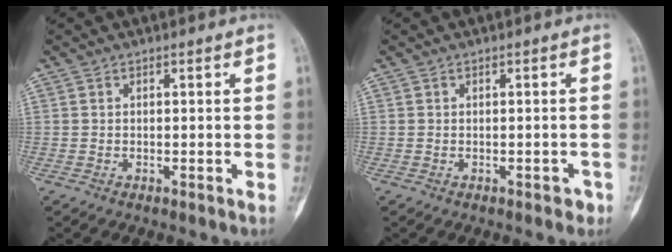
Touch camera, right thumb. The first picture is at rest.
{"total": 1.4, "force": [-0.8, 0.9, 0.8], "torque": [-0.004, 0.006, -0.008]}